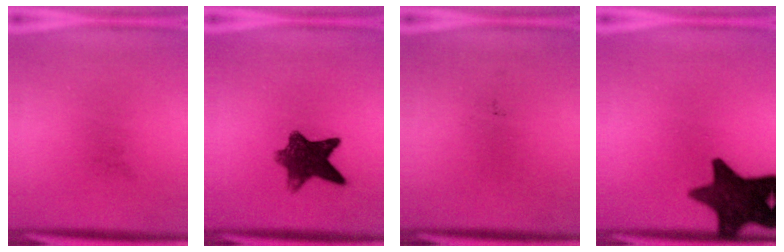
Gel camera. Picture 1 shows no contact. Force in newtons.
{"total": 8.7}
{"total": 0.0}
{"total": 14.3}